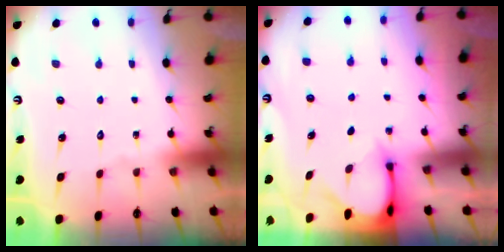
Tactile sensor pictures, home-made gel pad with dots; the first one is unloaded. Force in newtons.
{"total": 3.4, "press": 3.4, "slide": 0.3}